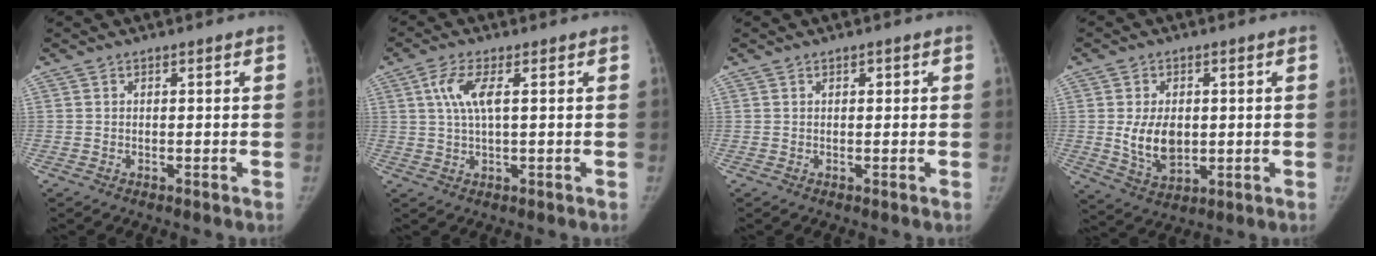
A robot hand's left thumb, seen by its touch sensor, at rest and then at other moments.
{"total": 5.4, "force": [1.4, 1.6, 5.0], "torque": [-0.123, 0.005, 0.027]}
{"total": 0.9, "force": [0.3, 0.6, 0.5], "torque": [-0.001, 0.002, 0.003]}
{"total": 8.6, "force": [0.2, 5.7, 6.5], "torque": [-0.096, -0.009, 0.014]}